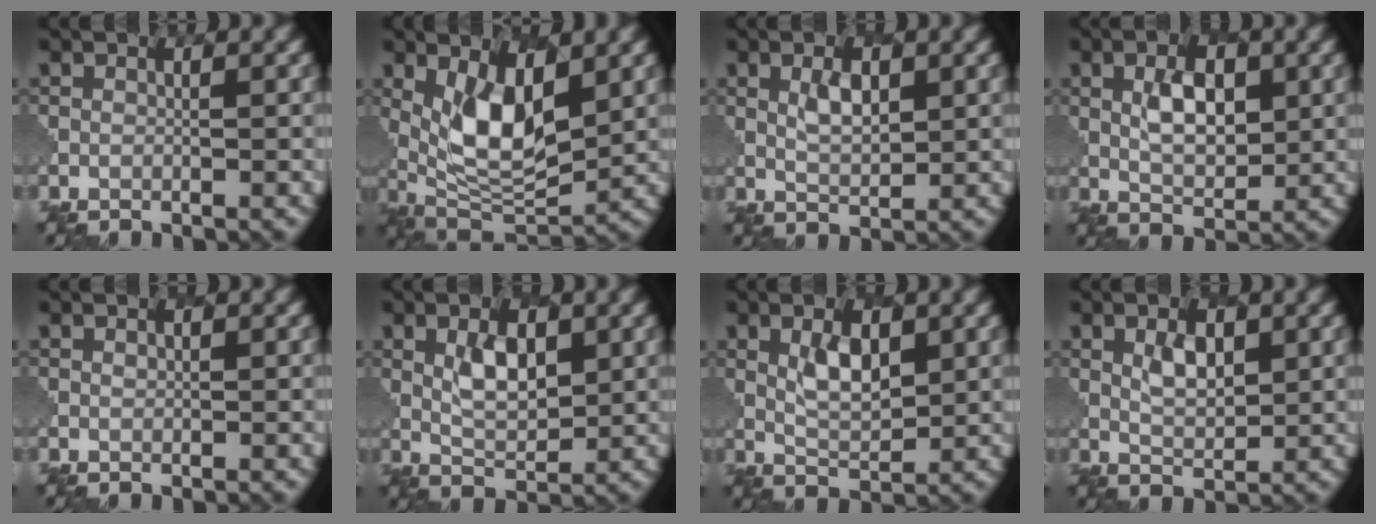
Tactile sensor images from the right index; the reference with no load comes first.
{"total": 7.9, "force": [2.0, 3.6, 6.7], "torque": [-0.128, -0.012, 0.040]}
{"total": 2.6, "force": [1.1, 1.3, 2.0], "torque": [-0.040, 0.000, 0.023]}
{"total": 4.2, "force": [1.1, 2.3, 3.3], "torque": [-0.064, -0.001, 0.022]}
{"total": 0.7, "force": [0.3, 0.5, 0.4], "torque": [-0.006, -0.003, 0.008]}
{"total": 3.9, "force": [1.2, 2.0, 3.1], "torque": [-0.063, -0.002, 0.026]}
{"total": 3.7, "force": [1.3, 1.8, 3.0], "torque": [-0.059, -0.003, 0.028]}
{"total": 2.9, "force": [1.1, 1.5, 2.1], "torque": [-0.042, -0.001, 0.024]}